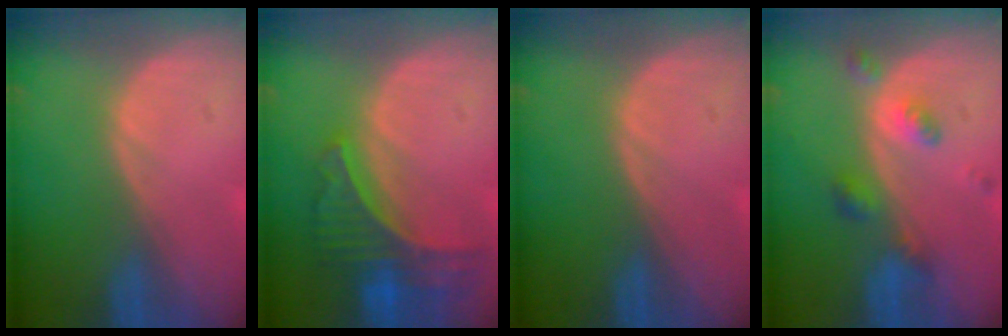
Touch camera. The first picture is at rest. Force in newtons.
{"total": 7.8, "press": 6.8, "slide": 3.8}
{"total": 0.0}
{"total": 5.2, "press": 4.6, "slide": 2.6}